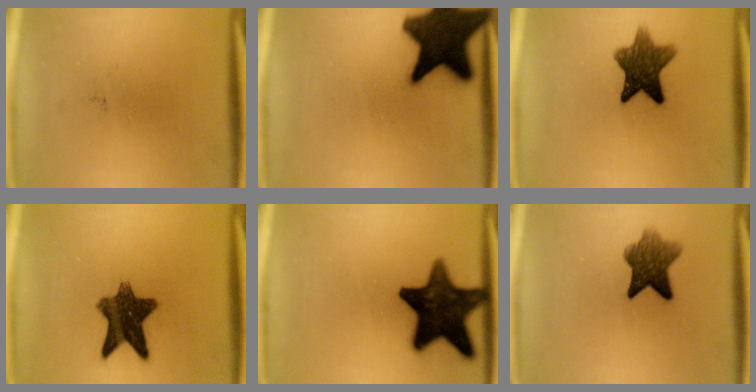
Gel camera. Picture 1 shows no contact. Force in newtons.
{"total": 18.0}
{"total": 9.7}
{"total": 10.6}
{"total": 16.9}
{"total": 7.1}